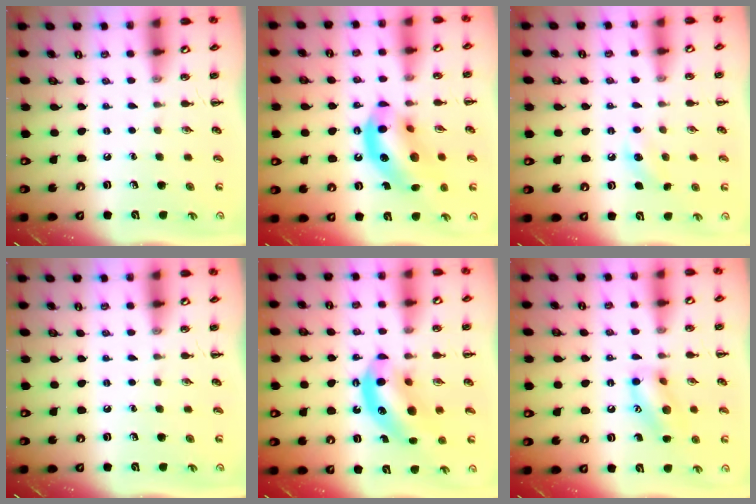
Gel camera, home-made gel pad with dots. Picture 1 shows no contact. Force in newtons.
{"total": 14.7, "press": 14.2, "slide": 3.6}
{"total": 7.4, "press": 7.1, "slide": 1.7}
{"total": 0.0}
{"total": 10.7, "press": 10.4, "slide": 2.6}
{"total": 12.7, "press": 12.6, "slide": 1.4}